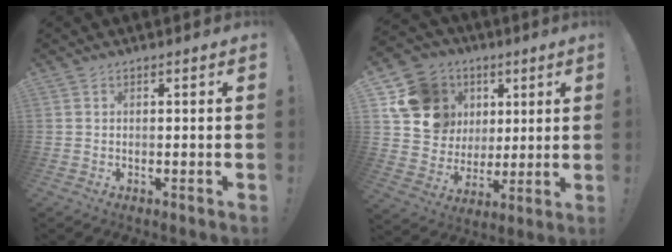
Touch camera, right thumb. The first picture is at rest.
{"total": 16.8, "force": [6.0, 14.4, 6.3], "torque": [-0.097, -0.016, 0.143]}